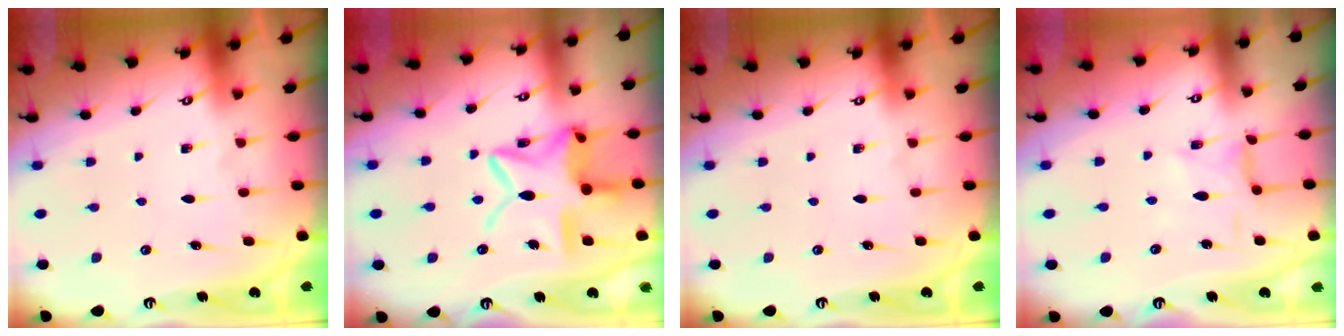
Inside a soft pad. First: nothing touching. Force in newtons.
{"total": 15.2, "press": 15.1, "slide": 1.2}
{"total": 0.0}
{"total": 0.7, "press": 0.7, "slide": 0.1}